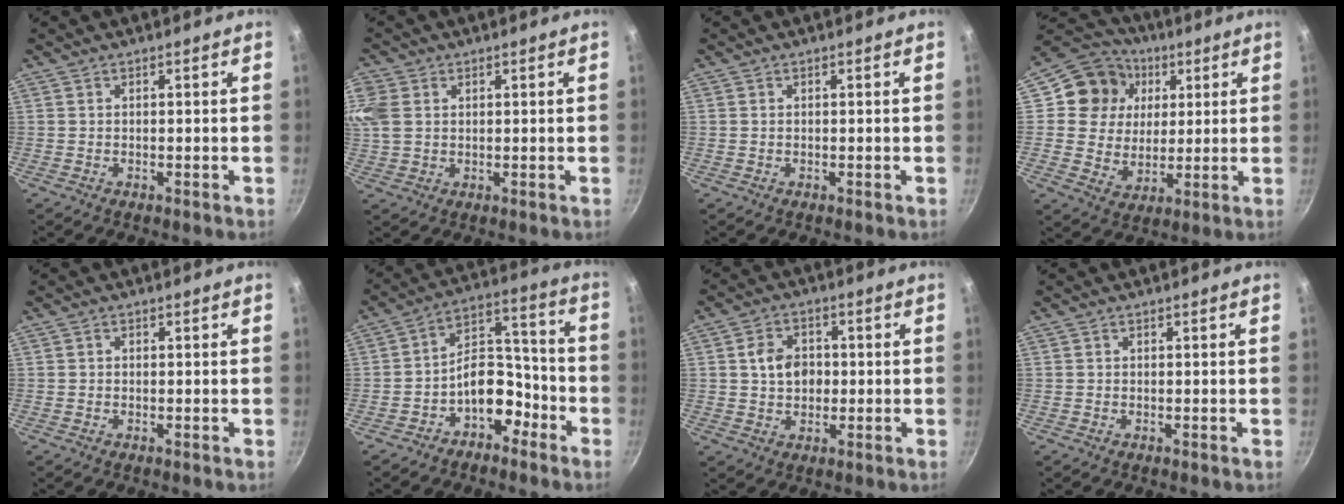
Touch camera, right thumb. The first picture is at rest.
{"total": 9.4, "force": [2.5, 7.2, 5.4], "torque": [-0.129, 0.017, 0.049]}
{"total": 0.0}
{"total": 13.7, "force": [3.8, 12.0, 5.2], "torque": [-0.061, 0.000, 0.061]}
{"total": 0.6, "force": [0.0, 0.5, 0.3], "torque": [-0.004, 0.003, 0.000]}
{"total": 10.8, "force": [-5.5, 6.9, 6.2], "torque": [-0.054, 0.083, -0.088]}
{"total": 6.6, "force": [0.3, 5.2, 4.1], "torque": [-0.049, 0.011, 0.000]}
{"total": 0.0}